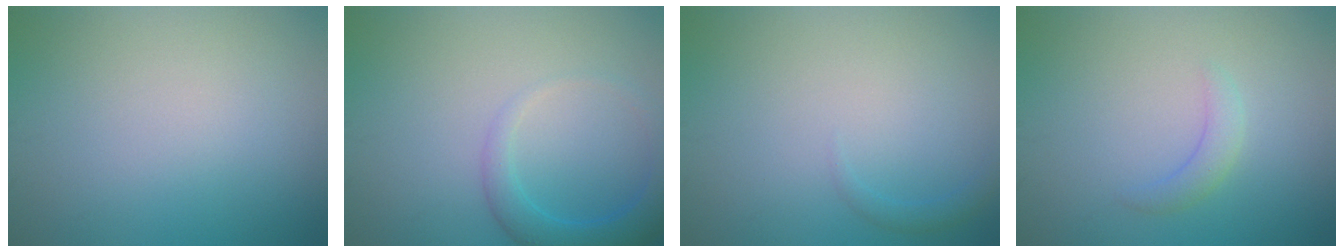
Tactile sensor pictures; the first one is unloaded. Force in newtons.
{"total": 3.2, "press": 3.2, "slide": 0.3}
{"total": 0.9, "press": 0.9, "slide": 0.1}
{"total": 1.6, "press": 1.6, "slide": 0.2}